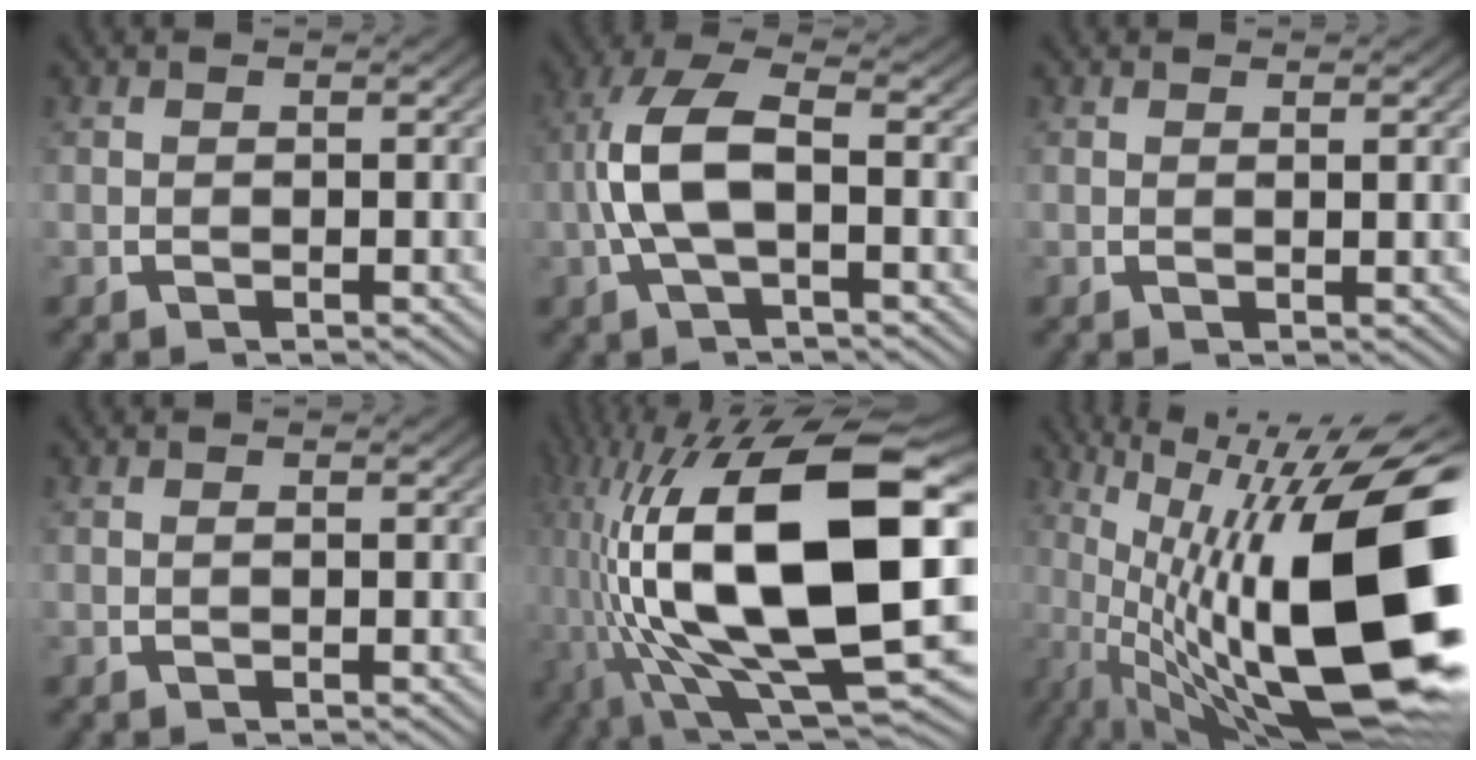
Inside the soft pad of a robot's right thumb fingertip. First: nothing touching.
{"total": 8.1, "force": [-0.1, 4.3, 6.9], "torque": [-0.165, -0.010, -0.001]}
{"total": 0.7, "force": [0.4, -0.2, 0.5], "torque": [-0.008, -0.002, 0.010]}
{"total": 0.0}
{"total": 23.7, "force": [-0.7, 11.2, 20.8], "torque": [-0.406, -0.065, 0.027]}
{"total": 22.0, "force": [-3.1, 10.5, 19.1], "torque": [-0.304, -0.064, -0.010]}